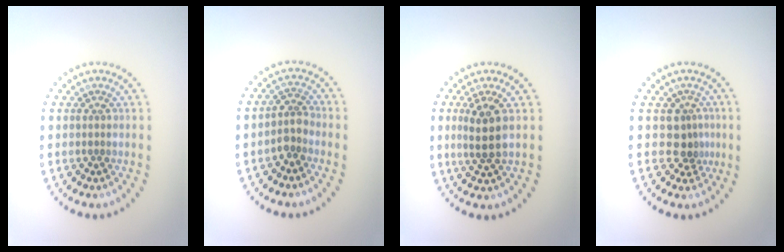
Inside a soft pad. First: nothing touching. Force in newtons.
{"total": 2.0, "press": 1.5, "slide": 1.2}
{"total": 2.8, "press": 2.5, "slide": 1.3}
{"total": 2.3, "press": 1.8, "slide": 1.5}